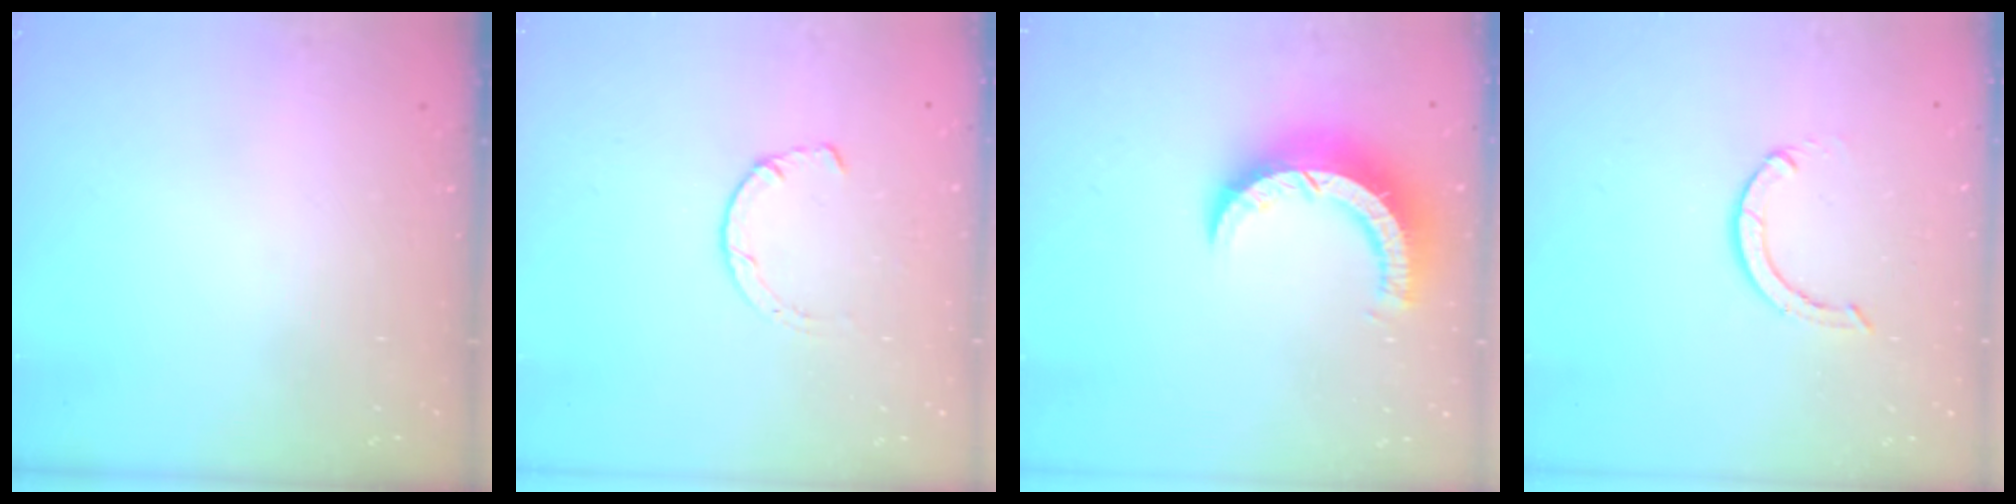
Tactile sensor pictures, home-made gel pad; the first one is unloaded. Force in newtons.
{"total": 1.5, "press": 1.5, "slide": 0.3}
{"total": 10.3, "press": 10.2, "slide": 1.1}
{"total": 4.1, "press": 4.0, "slide": 0.5}